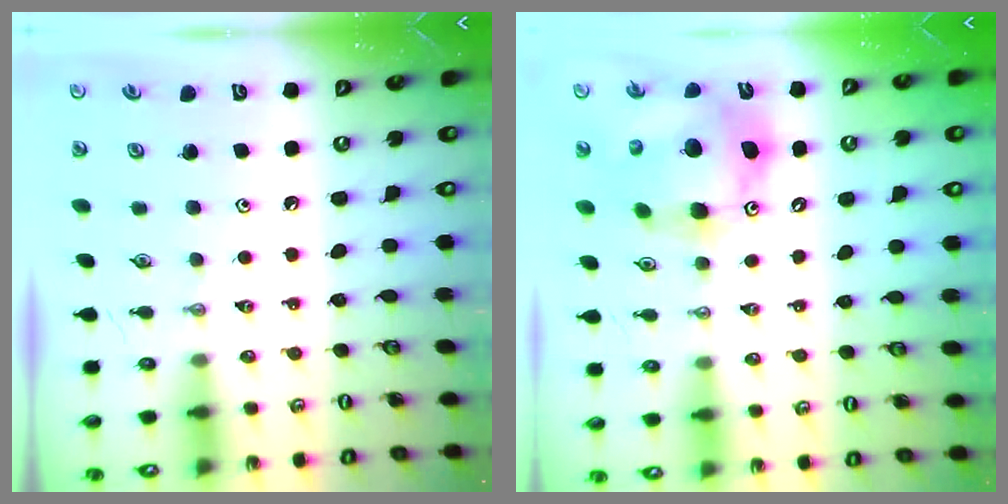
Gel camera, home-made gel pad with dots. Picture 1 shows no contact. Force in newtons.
{"total": 14.5, "press": 14.3, "slide": 2.3}